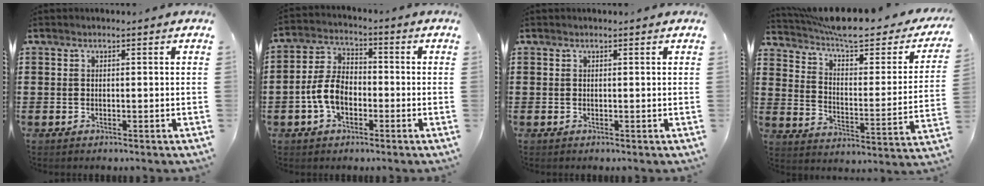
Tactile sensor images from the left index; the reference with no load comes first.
{"total": 6.5, "force": [-2.1, 4.0, 4.6], "torque": [-0.116, 0.004, -0.049]}
{"total": 0.0}
{"total": 7.5, "force": [6.5, 1.1, 3.6], "torque": [-0.094, -0.048, 0.109]}